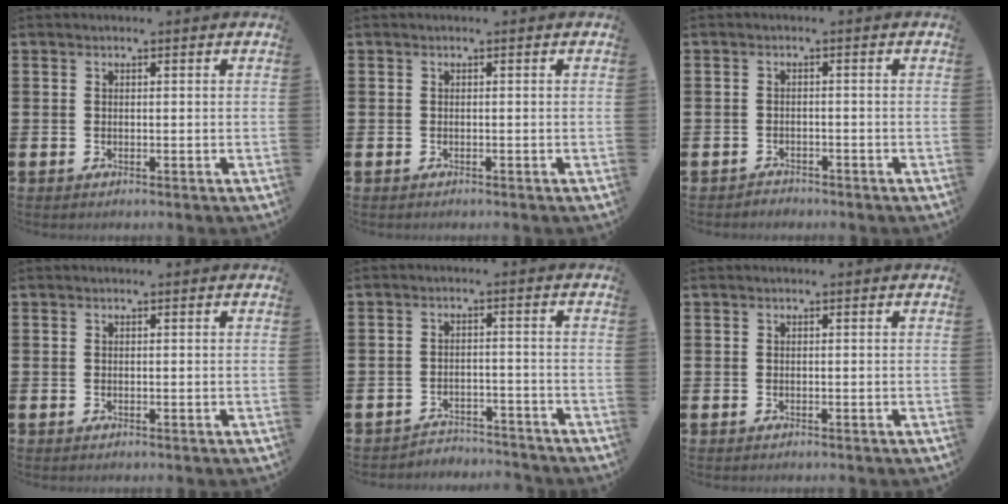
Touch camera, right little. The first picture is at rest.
{"total": 0.0}
{"total": 1.2, "force": [-1.1, 0.2, -0.1], "torque": [-0.001, 0.003, -0.025]}
{"total": 0.0}
{"total": 2.8, "force": [-2.8, 0.2, -0.3], "torque": [-0.004, 0.004, -0.062]}
{"total": 0.0}